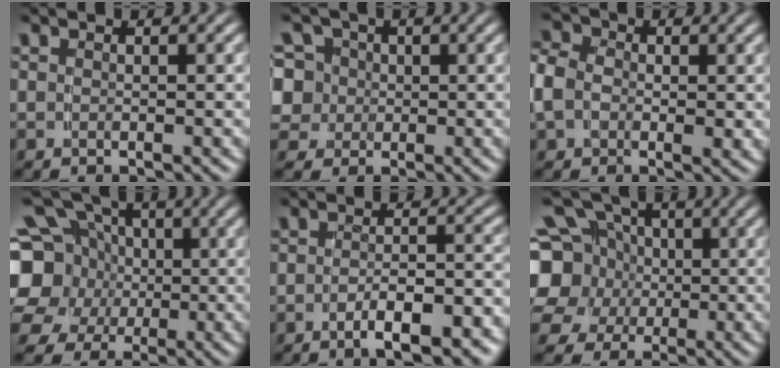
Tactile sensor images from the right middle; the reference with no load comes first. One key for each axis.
{"total": 9.0, "fx": 0.2, "fy": 8.3, "fz": 3.4, "tx": -0.097, "ty": -0.035, "tz": 0.009}
{"total": 4.3, "fx": 0.1, "fy": 3.5, "fz": 2.5, "tx": -0.066, "ty": -0.008, "tz": 0.000}
{"total": 11.8, "fx": 0.8, "fy": 10.2, "fz": 5.8, "tx": -0.121, "ty": -0.032, "tz": 0.012}
{"total": 4.7, "fx": -3.9, "fy": 0.8, "fz": 2.6, "tx": -0.037, "ty": -0.008, "tz": -0.059}
{"total": 10.8, "fx": 0.4, "fy": 9.6, "fz": 4.9, "tx": -0.112, "ty": -0.034, "tz": 0.007}